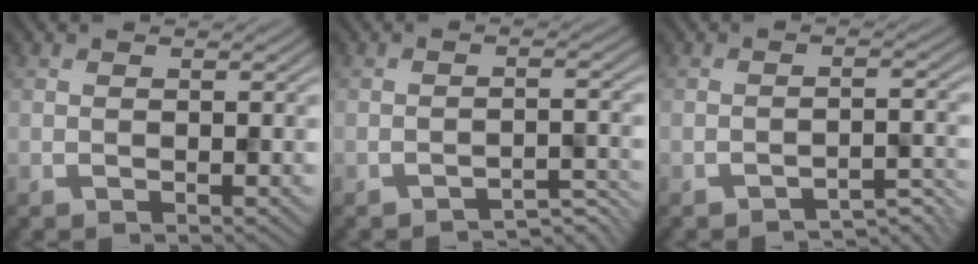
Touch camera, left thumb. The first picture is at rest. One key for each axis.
{"total": 2.8, "fx": -2.5, "fy": 0.5, "fz": 1.1, "tx": -0.013, "ty": 0.004, "tz": -0.038}
{"total": 3.0, "fx": -2.7, "fy": 0.5, "fz": 1.3, "tx": -0.017, "ty": 0.005, "tz": -0.040}